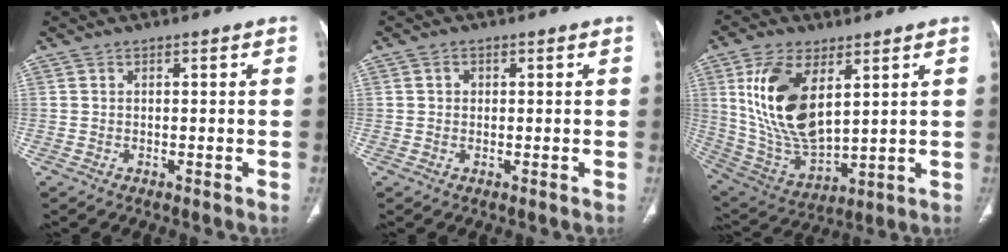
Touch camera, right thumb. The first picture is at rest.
{"total": 1.3, "force": [0.3, 1.2, 0.6], "torque": [-0.005, 0.002, 0.004]}
{"total": 18.2, "force": [6.0, 9.3, 14.5], "torque": [-0.270, -0.027, 0.130]}